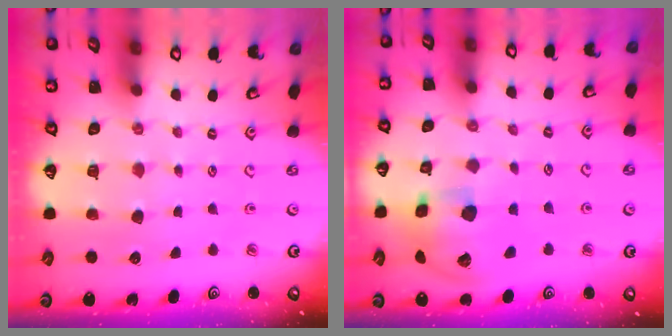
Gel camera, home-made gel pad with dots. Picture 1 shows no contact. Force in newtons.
{"total": 15.5, "press": 15.3, "slide": 2.4}